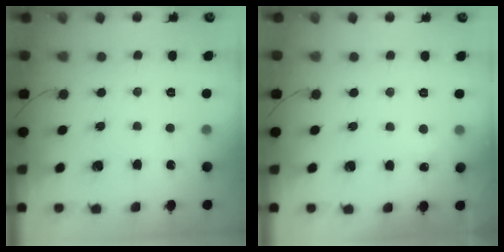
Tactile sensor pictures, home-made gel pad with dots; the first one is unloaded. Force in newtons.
{"total": 3.7, "press": 3.6, "slide": 0.8}